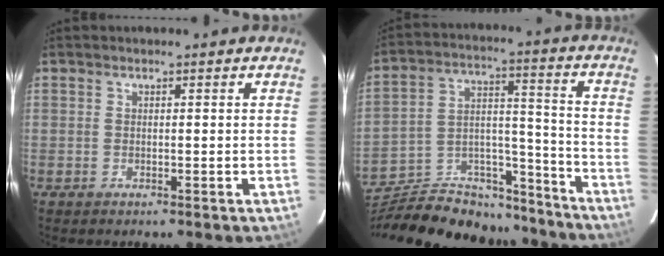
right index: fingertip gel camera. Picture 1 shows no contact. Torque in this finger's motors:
{"motor_torque": [0.95, -1.18, 0.55, 0.09]}